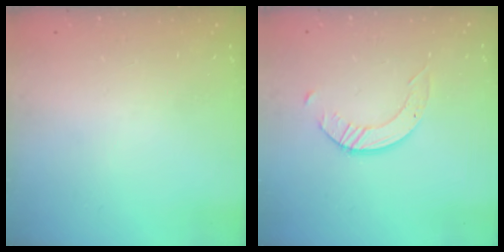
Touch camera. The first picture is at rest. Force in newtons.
{"total": 2.4, "press": 2.4, "slide": 0.3}